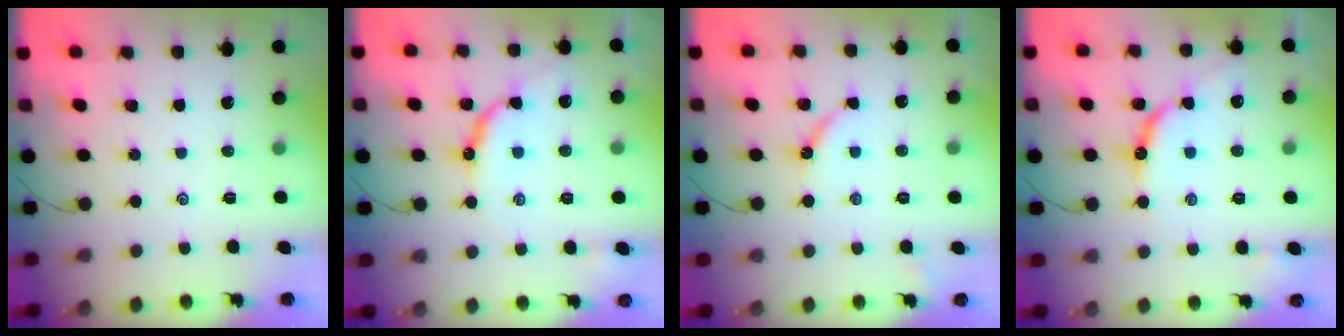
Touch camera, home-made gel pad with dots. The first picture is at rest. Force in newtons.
{"total": 9.7, "press": 9.6, "slide": 0.8}
{"total": 5.6, "press": 5.6, "slide": 0.4}
{"total": 10.3, "press": 10.2, "slide": 1.0}